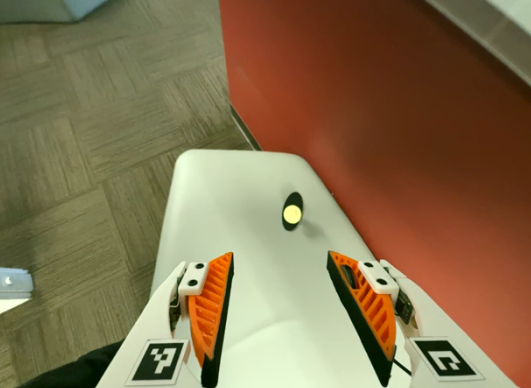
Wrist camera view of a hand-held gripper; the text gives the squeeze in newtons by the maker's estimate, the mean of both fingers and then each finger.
{"total": 0.0}